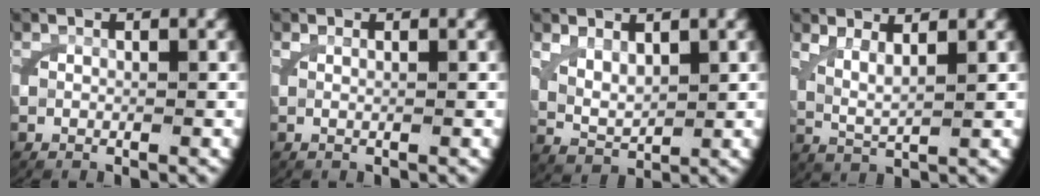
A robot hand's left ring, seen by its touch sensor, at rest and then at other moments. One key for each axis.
{"total": 0.8, "fx": 0.4, "fy": -0.1, "fz": 0.7, "tx": -0.016, "ty": -0.003, "tz": 0.009}
{"total": 3.3, "fx": 1.1, "fy": 2.3, "fz": 2.1, "tx": -0.053, "ty": -0.015, "tz": 0.028}
{"total": 3.6, "fx": 1.5, "fy": 1.6, "fz": 2.8, "tx": -0.058, "ty": -0.011, "tz": 0.030}